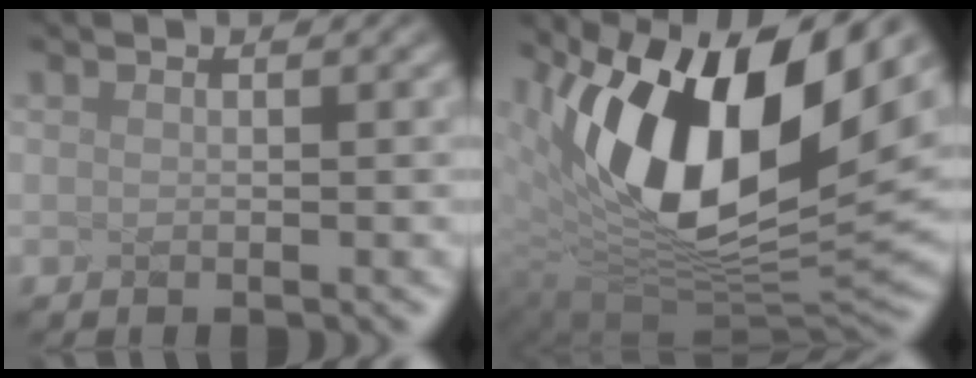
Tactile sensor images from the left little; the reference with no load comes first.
{"total": 13.0, "force": [3.5, 6.4, 10.8], "torque": [-0.216, -0.006, 0.095]}